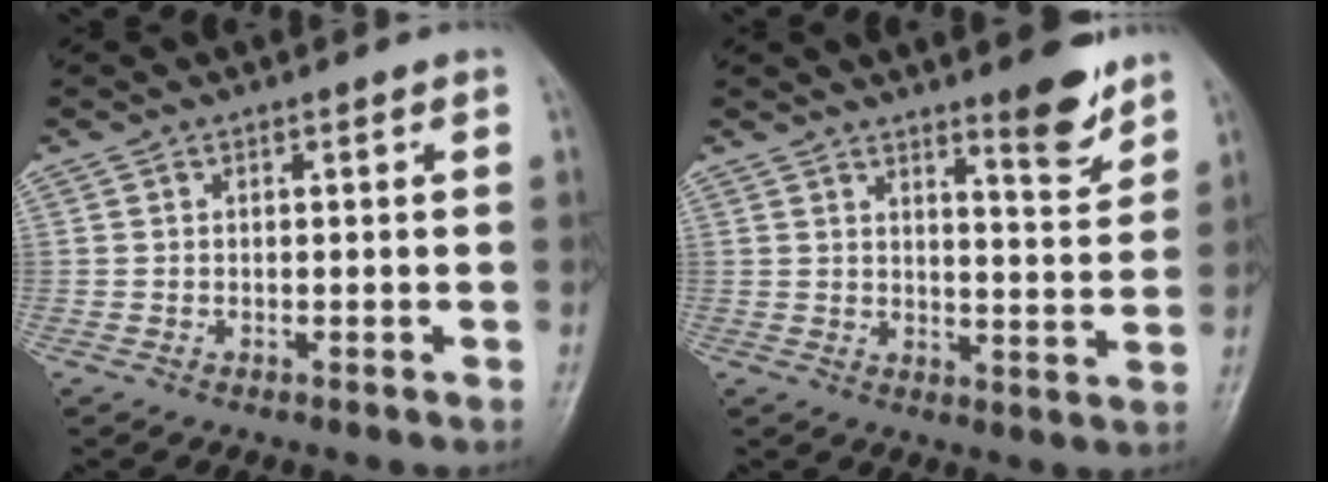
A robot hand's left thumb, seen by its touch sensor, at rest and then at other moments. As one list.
[{"total": 7.3, "force": [5.6, 1.4, 4.5], "torque": [-0.046, -0.047, 0.081]}]